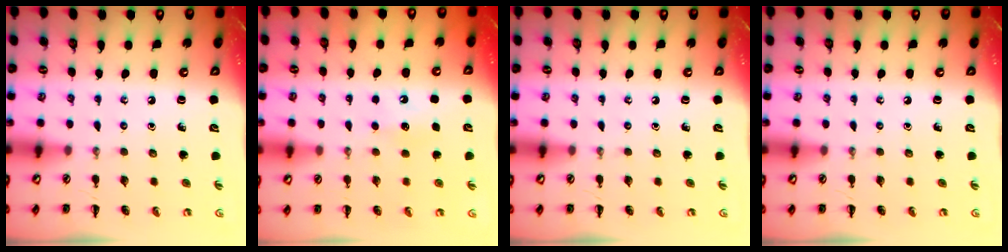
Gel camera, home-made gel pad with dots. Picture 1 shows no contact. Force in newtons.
{"total": 4.5, "press": 4.4, "slide": 1.3}
{"total": 0.0}
{"total": 0.0}